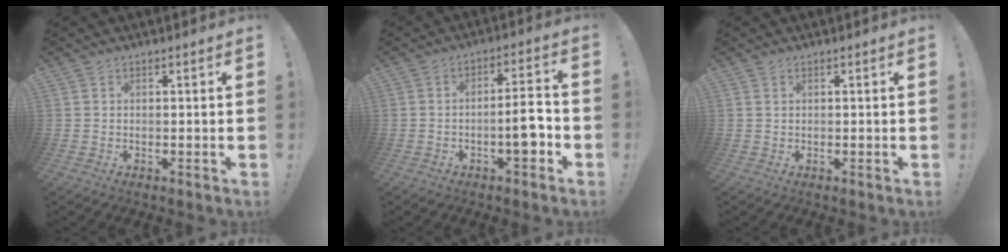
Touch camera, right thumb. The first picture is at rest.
{"total": 8.9, "force": [-3.2, 2.7, 7.8], "torque": [-0.103, 0.014, -0.056]}
{"total": 0.0}